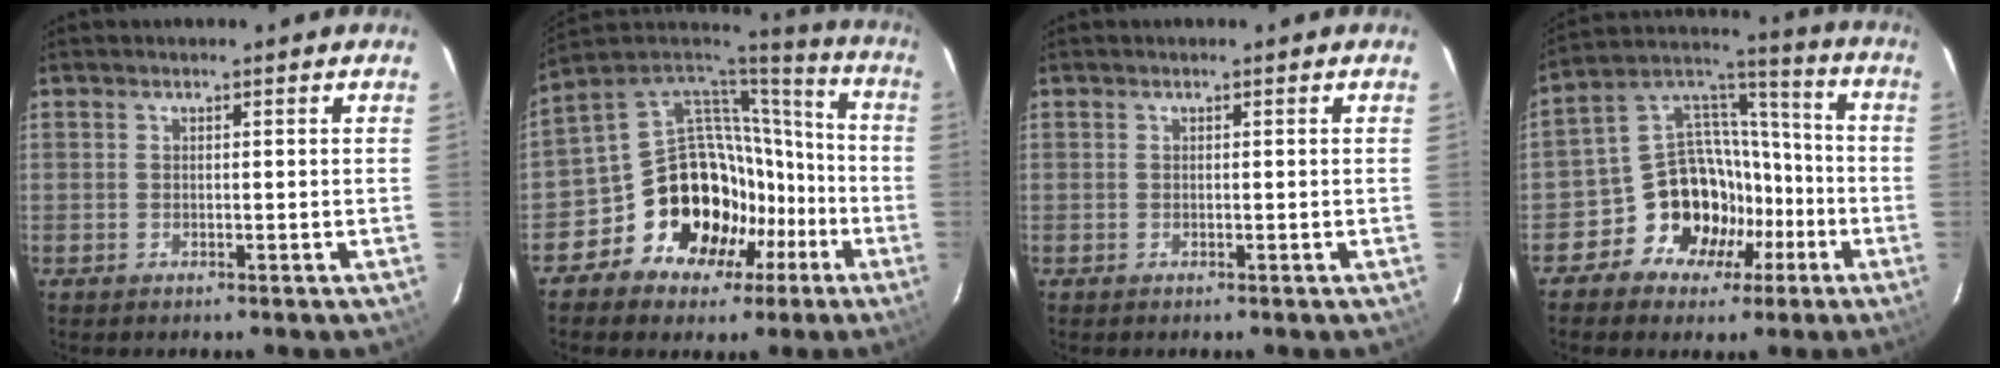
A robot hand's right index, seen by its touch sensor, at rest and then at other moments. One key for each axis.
{"total": 20.6, "fx": -8.4, "fy": 16.9, "fz": 8.4, "tx": -0.179, "ty": 0.068, "tz": -0.111}
{"total": 0.0}
{"total": 14.1, "fx": -6.6, "fy": 11.7, "fz": 4.3, "tx": -0.095, "ty": 0.055, "tz": -0.096}